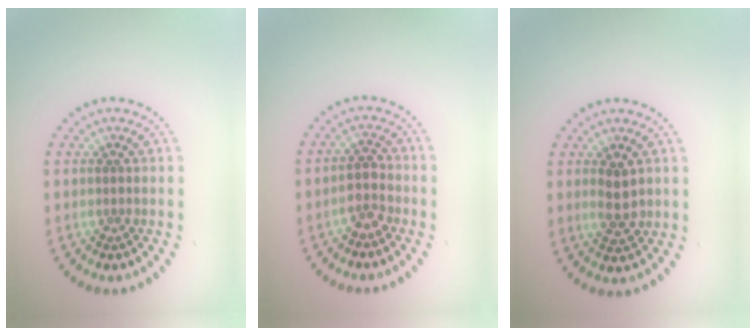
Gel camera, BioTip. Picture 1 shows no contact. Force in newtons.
{"total": 2.4, "press": 2.2, "slide": 0.8}
{"total": 2.4, "press": 2.3, "slide": 0.4}